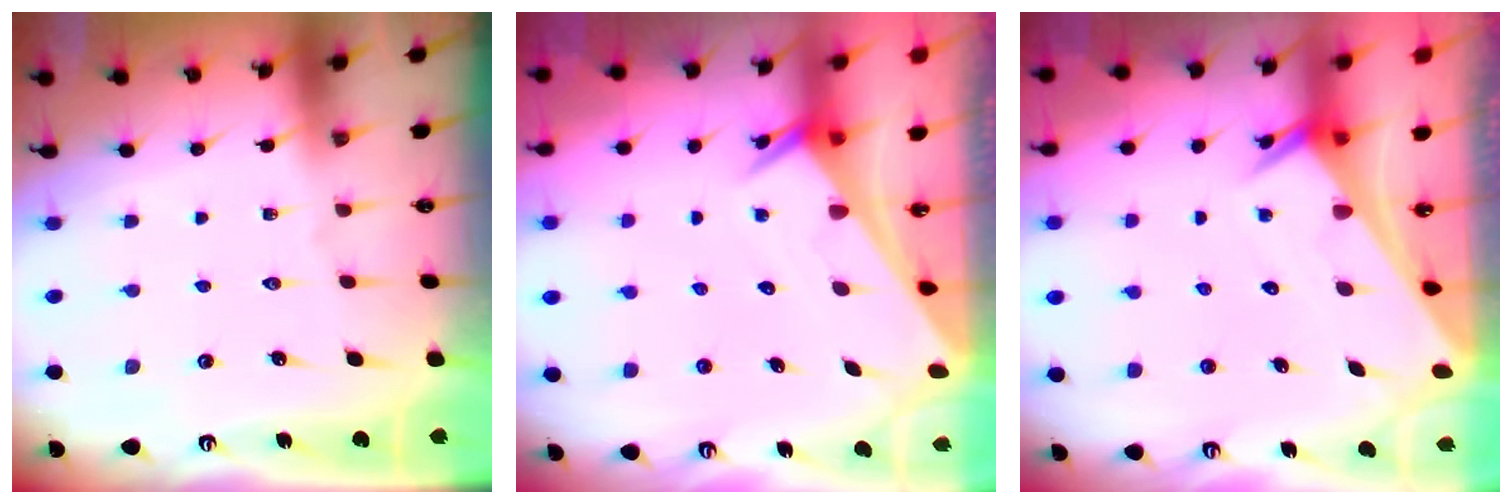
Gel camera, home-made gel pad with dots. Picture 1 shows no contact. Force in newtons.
{"total": 2.5, "press": 2.5, "slide": 0.1}
{"total": 2.7, "press": 2.7, "slide": 0.1}